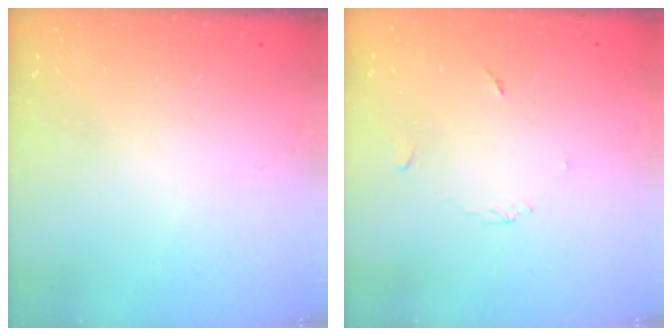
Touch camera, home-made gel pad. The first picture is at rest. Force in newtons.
{"total": 3.1, "press": 3.1, "slide": 0.4}